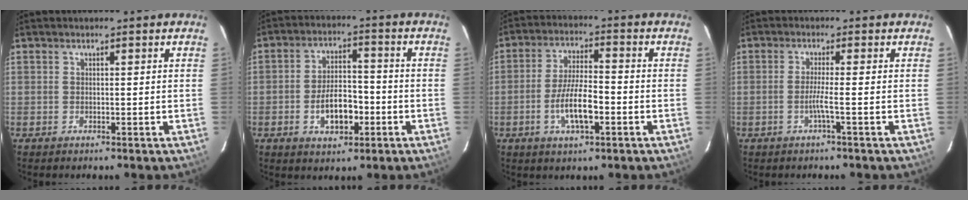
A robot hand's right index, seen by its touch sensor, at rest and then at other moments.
{"total": 8.5, "force": [-3.0, 4.5, 6.5], "torque": [-0.124, 0.014, -0.041]}
{"total": 8.8, "force": [-3.1, 2.6, 7.8], "torque": [-0.155, -0.001, -0.055]}
{"total": 2.6, "force": [-1.1, -0.9, 2.1], "torque": [-0.039, -0.004, -0.024]}